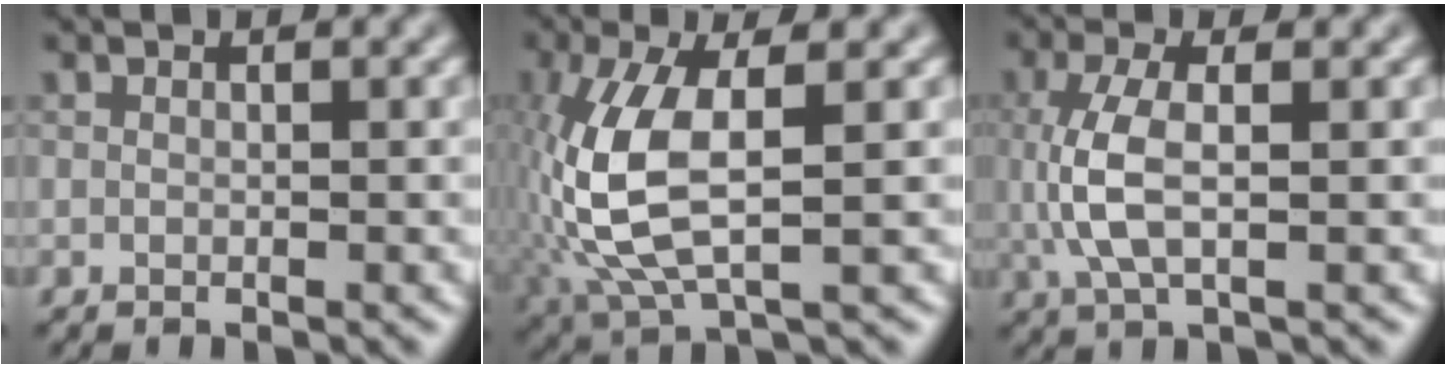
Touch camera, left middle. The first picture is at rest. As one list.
[{"total": 8.6, "force": [-0.1, 3.4, 7.9], "torque": [-0.192, 0.001, -0.001]}, {"total": 4.3, "force": [0.2, 1.7, 4.0], "torque": [-0.098, 0.001, 0.004]}]